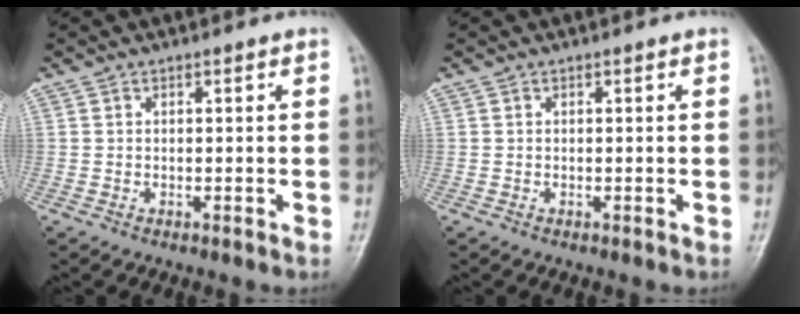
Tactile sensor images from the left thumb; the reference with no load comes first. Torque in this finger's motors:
{"motor_torque": [0.00, 0.00, -0.02, -0.01, 0.00]}